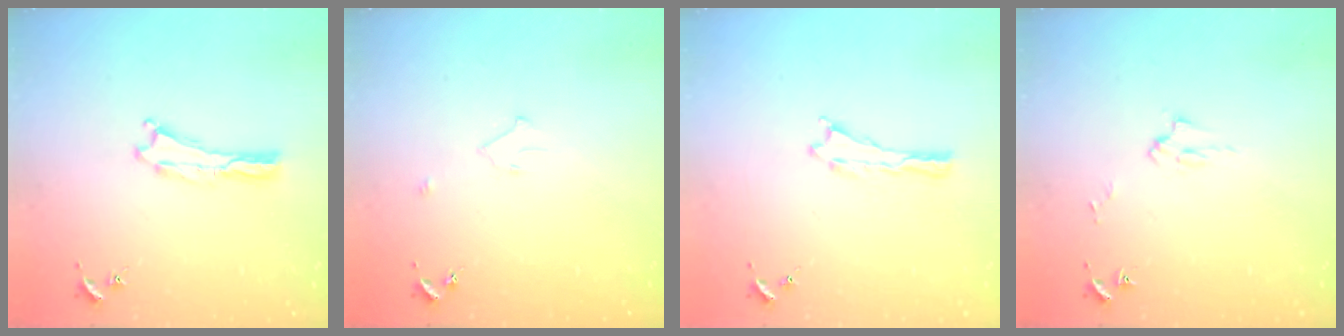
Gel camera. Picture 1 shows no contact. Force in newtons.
{"total": 2.2, "press": 2.2, "slide": 0.2}
{"total": 0.0}
{"total": 2.6, "press": 2.6, "slide": 0.3}